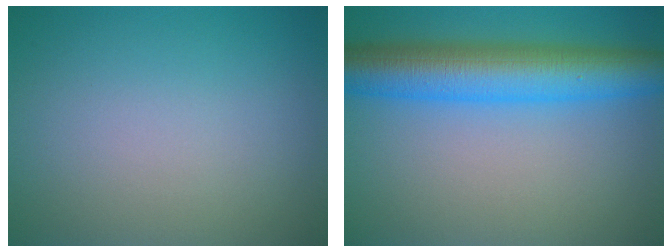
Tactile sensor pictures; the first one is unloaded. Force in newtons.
{"total": 8.4, "press": 8.4, "slide": 0.3}